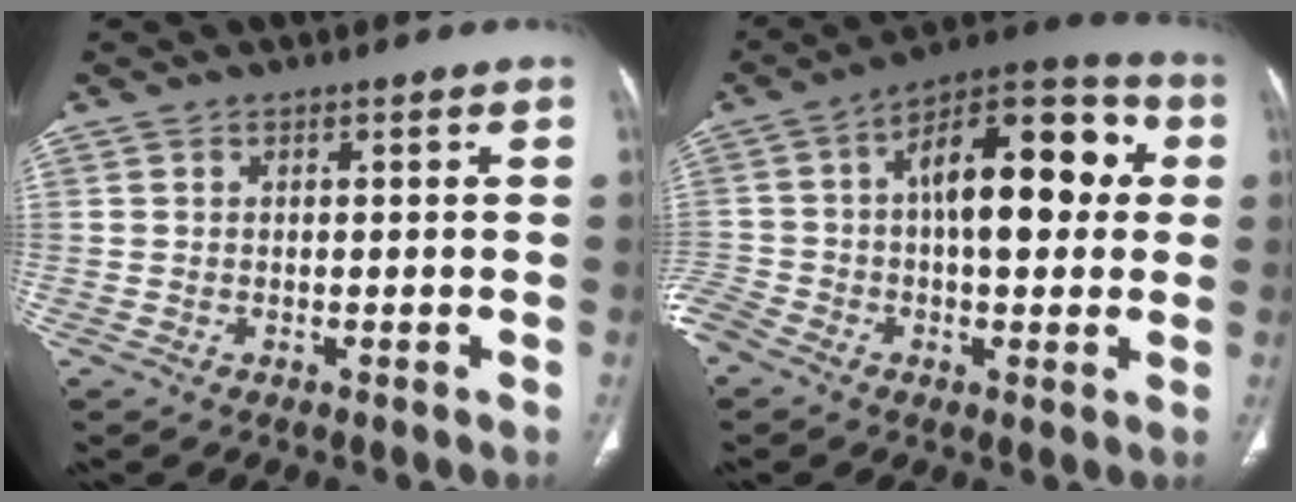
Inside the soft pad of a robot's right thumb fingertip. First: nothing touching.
{"total": 23.2, "force": [0.6, 12.2, 19.7], "torque": [-0.324, 0.044, -0.001]}